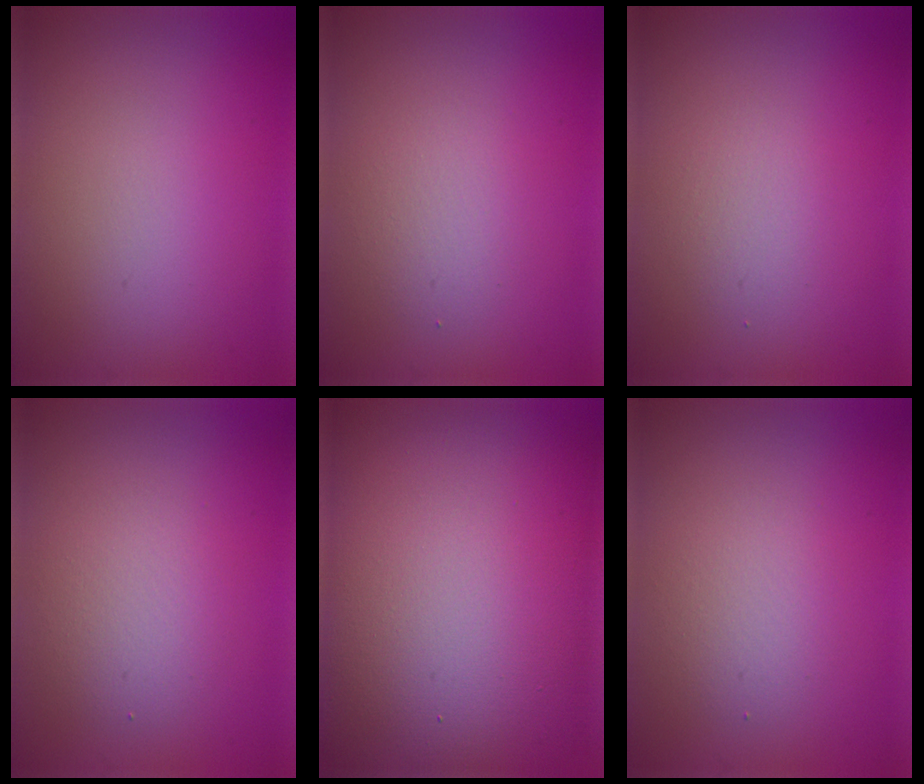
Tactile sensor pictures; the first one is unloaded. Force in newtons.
{"total": 2.0, "press": 2.0, "slide": 0.1}
{"total": 1.6, "press": 1.6, "slide": 0.1}
{"total": 2.8, "press": 2.8, "slide": 0.1}
{"total": 22.8, "press": 22.7, "slide": 1.1}
{"total": 2.2, "press": 2.2, "slide": 0.1}